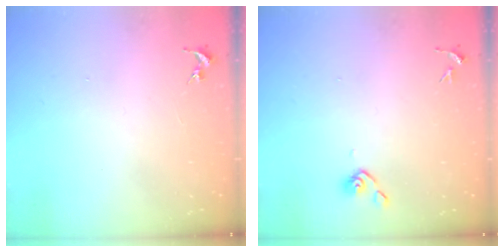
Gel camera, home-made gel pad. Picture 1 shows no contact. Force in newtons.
{"total": 4.3, "press": 4.1, "slide": 1.3}